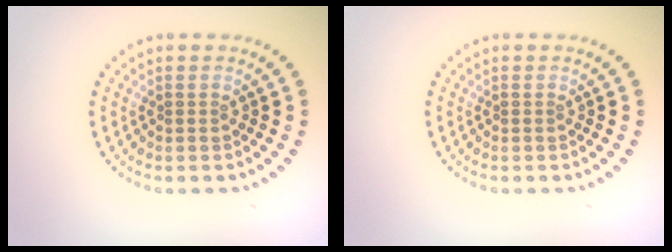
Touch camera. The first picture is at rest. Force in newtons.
{"total": 0.0}